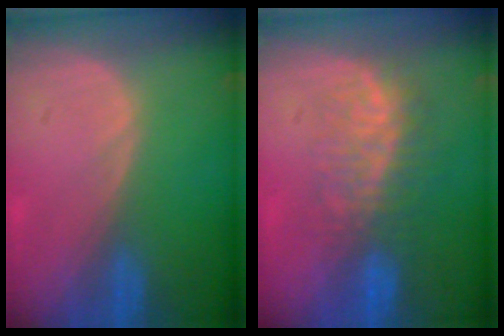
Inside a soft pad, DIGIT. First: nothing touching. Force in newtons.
{"total": 7.7, "press": 7.3, "slide": 2.7}